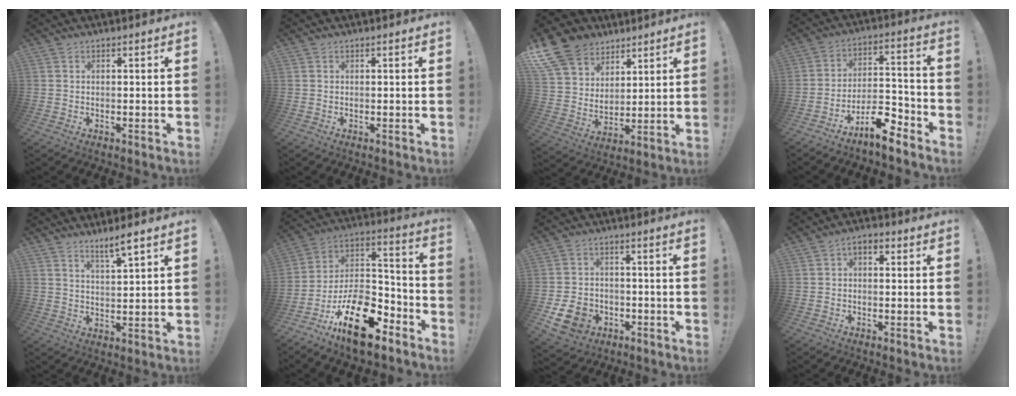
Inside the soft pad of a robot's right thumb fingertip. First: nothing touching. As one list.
[{"total": 0.0}, {"total": 13.5, "force": [8.6, 9.5, 4.2], "torque": [-0.082, -0.058, 0.172]}, {"total": 12.1, "force": [-9.0, 4.6, 6.6], "torque": [-0.090, 0.073, -0.154]}, {"total": 5.8, "force": [4.5, 0.1, 3.6], "torque": [-0.060, -0.028, 0.073]}, {"total": 20.3, "force": [-11.7, 10.2, 13.1], "torque": [-0.208, 0.072, -0.186]}, {"total": 10.7, "force": [-4.7, 8.3, 4.9], "torque": [-0.081, 0.034, -0.081]}, {"total": 3.0, "force": [0.1, 1.9, 2.3], "torque": [-0.038, 0.007, 0.001]}]